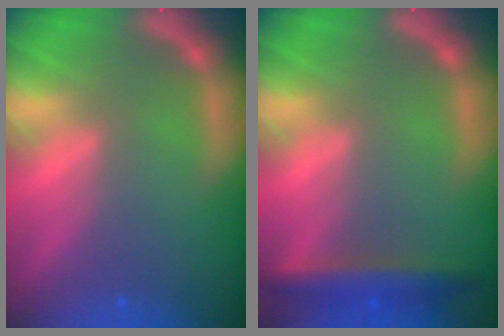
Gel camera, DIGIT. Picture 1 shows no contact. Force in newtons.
{"total": 4.0}